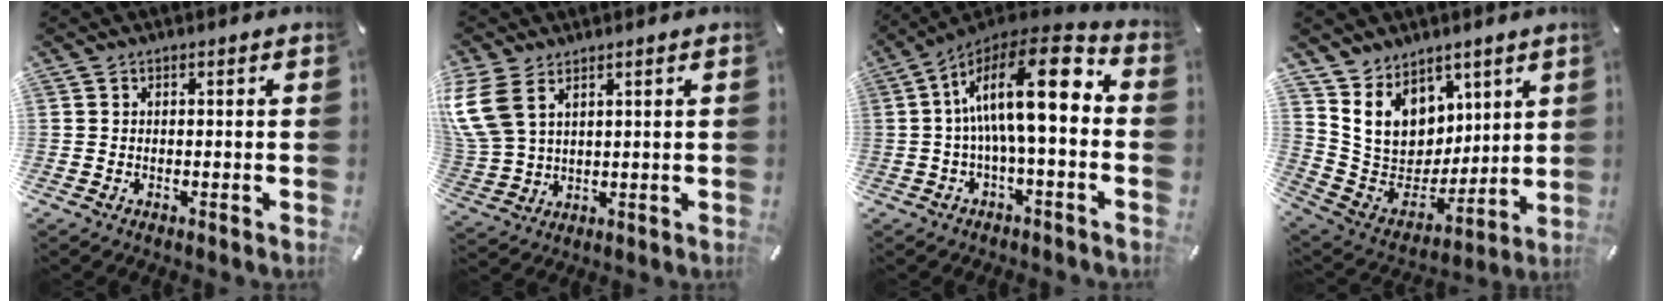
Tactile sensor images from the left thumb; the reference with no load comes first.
{"total": 8.9, "force": [5.0, 5.5, 5.0], "torque": [-0.134, -0.015, 0.094]}
{"total": 19.5, "force": [2.4, 6.9, 18.1], "torque": [-0.313, -0.015, 0.036]}
{"total": 13.8, "force": [6.3, 11.5, 4.4], "torque": [-0.080, -0.047, 0.139]}